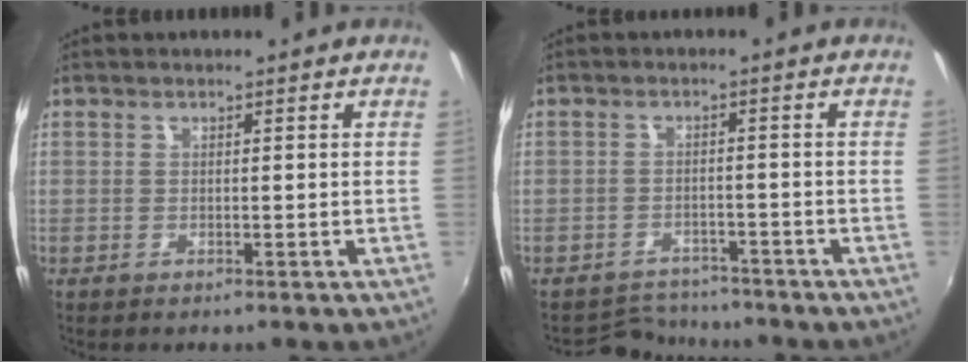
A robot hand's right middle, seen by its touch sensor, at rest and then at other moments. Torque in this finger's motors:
{"motor_torque": [-0.57, -0.42, -0.18, -0.06]}